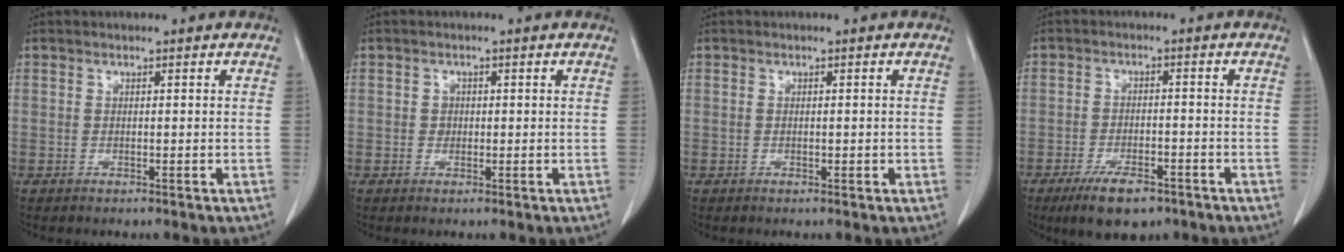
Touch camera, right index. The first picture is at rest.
{"total": 1.2, "force": [0.1, 1.2, 0.4], "torque": [-0.005, 0.002, 0.001]}
{"total": 0.7, "force": [0.0, 0.4, 0.5], "torque": [-0.009, 0.001, 0.000]}
{"total": 7.3, "force": [-5.0, 2.6, 4.7], "torque": [-0.083, -0.007, -0.078]}